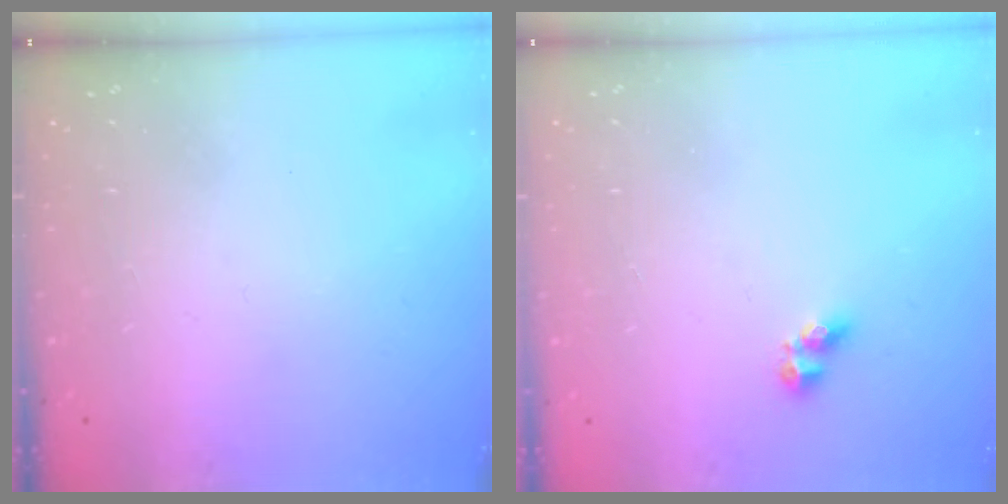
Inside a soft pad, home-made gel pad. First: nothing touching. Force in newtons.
{"total": 3.3, "press": 3.3, "slide": 0.2}